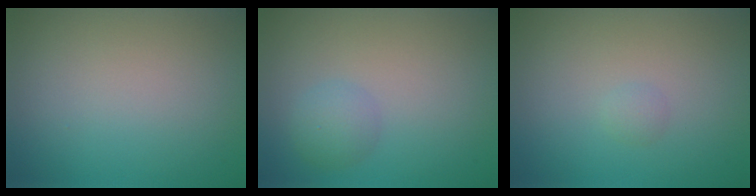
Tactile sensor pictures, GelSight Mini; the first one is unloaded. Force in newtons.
{"total": 1.9, "press": 1.9, "slide": 0.1}
{"total": 0.7, "press": 0.7, "slide": 0.0}